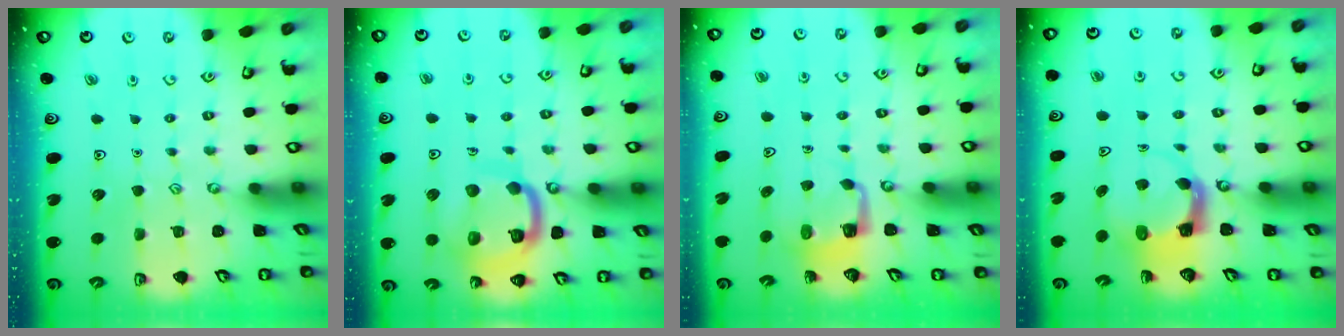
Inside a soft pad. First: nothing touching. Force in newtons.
{"total": 14.5, "press": 14.4, "slide": 1.6}
{"total": 3.8, "press": 3.8, "slide": 0.2}
{"total": 3.7, "press": 3.7, "slide": 0.6}